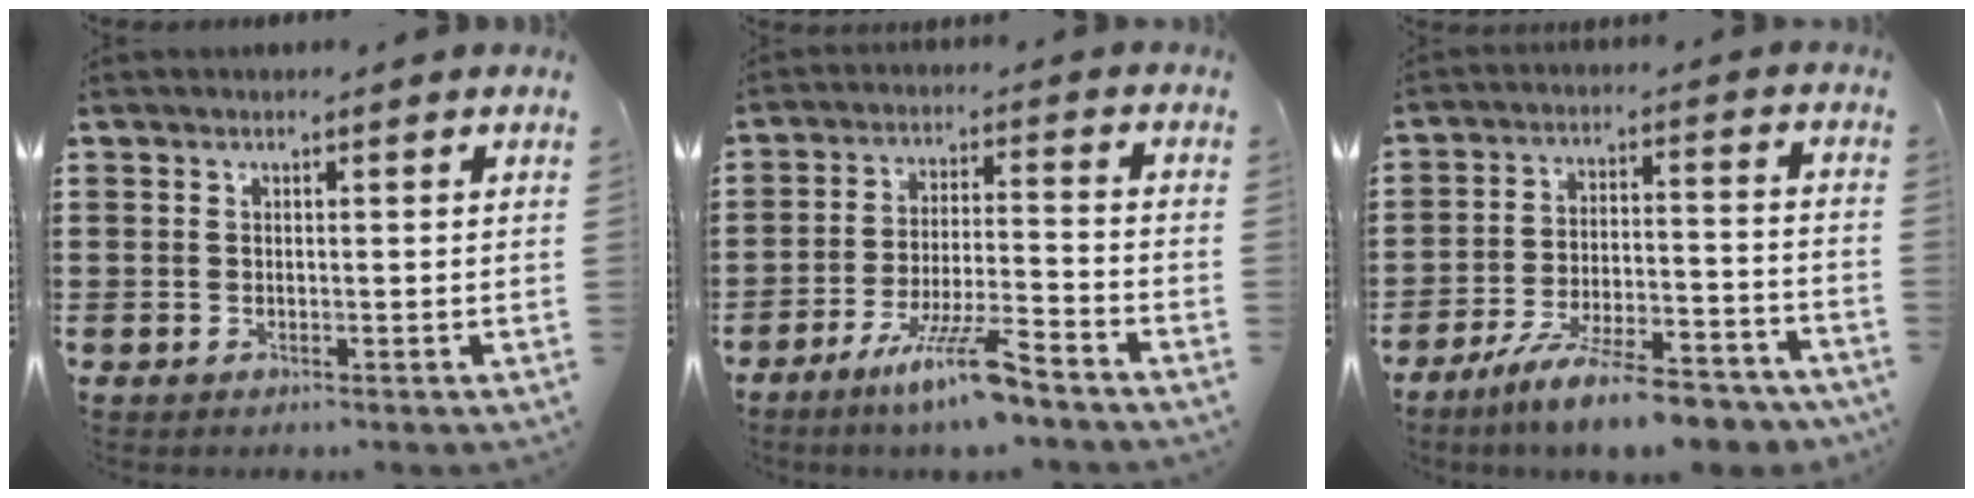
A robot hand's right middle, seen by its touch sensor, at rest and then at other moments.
{"total": 8.6, "force": [-6.4, 0.4, 5.7], "torque": [-0.114, -0.007, -0.121]}
{"total": 10.6, "force": [-9.1, 0.9, 5.4], "torque": [-0.085, 0.021, -0.172]}